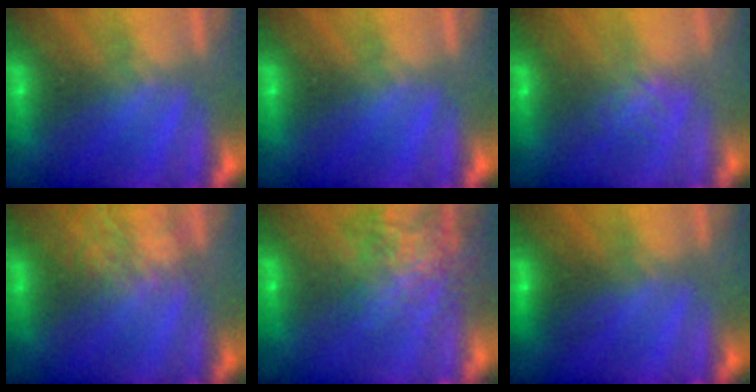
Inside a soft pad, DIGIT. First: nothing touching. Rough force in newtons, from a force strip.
{"total": 0.0}
{"total": 1.3}
{"total": 2.1}
{"total": 9.4}
{"total": 2.5}